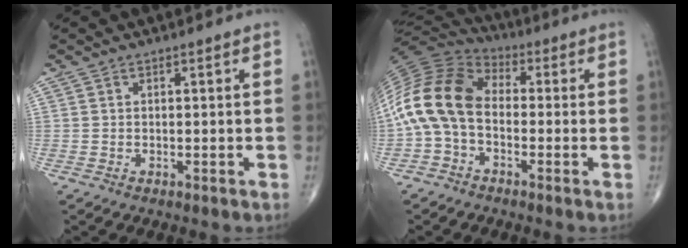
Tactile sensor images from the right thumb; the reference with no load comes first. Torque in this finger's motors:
{"motor_torque": [2.49, 2.51, 1.70, -0.59, 0.28]}